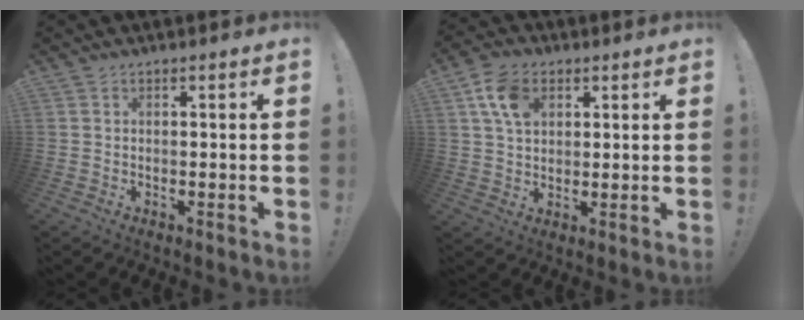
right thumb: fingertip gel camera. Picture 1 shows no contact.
{"total": 9.9, "force": [3.9, 7.1, 5.7], "torque": [-0.097, 0.003, 0.078]}